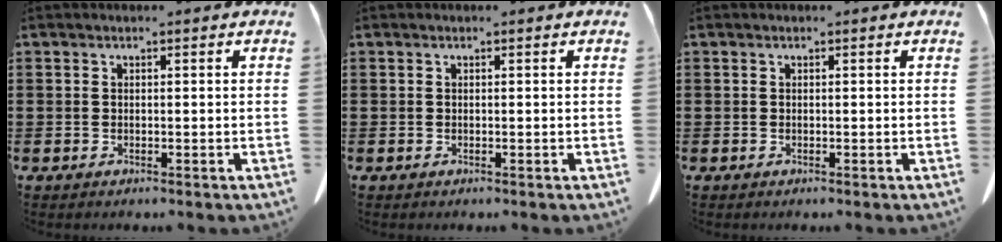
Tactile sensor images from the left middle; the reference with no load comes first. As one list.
[{"total": 0.0}, {"total": 0.0}]